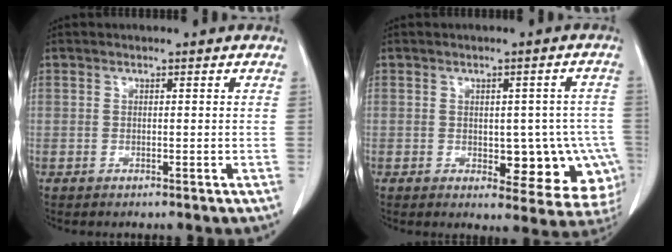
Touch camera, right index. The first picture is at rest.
{"total": 10.4, "force": [-2.4, 5.5, 8.5], "torque": [-0.076, 0.014, -0.018]}